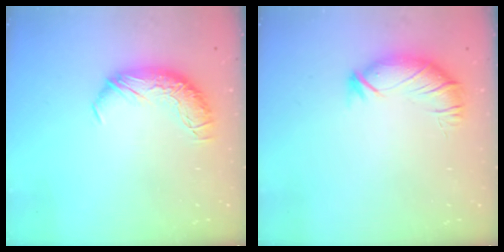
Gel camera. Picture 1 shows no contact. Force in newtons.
{"total": 3.1, "press": 2.4, "slide": 2.0}